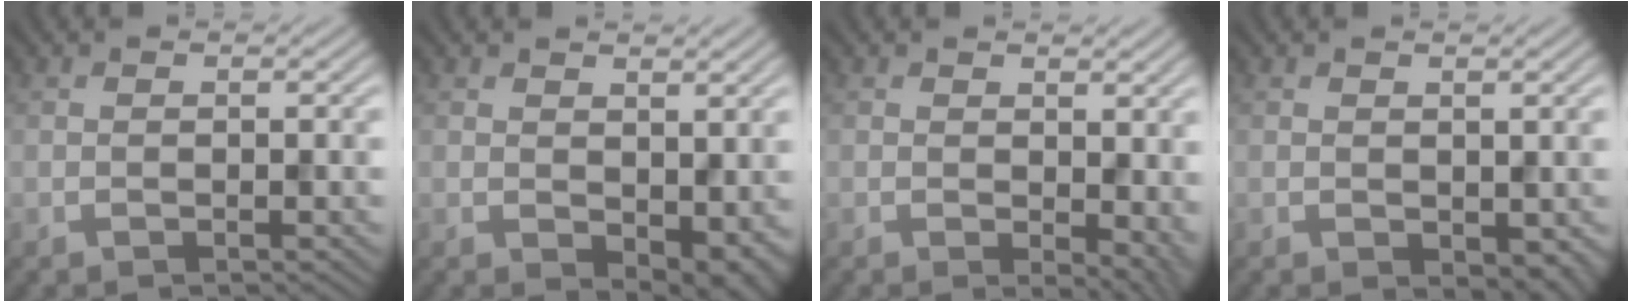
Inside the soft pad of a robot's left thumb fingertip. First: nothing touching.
{"total": 4.7, "force": [0.5, 3.0, 3.6], "torque": [-0.058, -0.019, 0.016]}
{"total": 5.7, "force": [0.2, 3.4, 4.6], "torque": [-0.051, -0.015, 0.014]}
{"total": 2.1, "force": [0.1, 1.4, 1.5], "torque": [-0.025, -0.008, 0.008]}